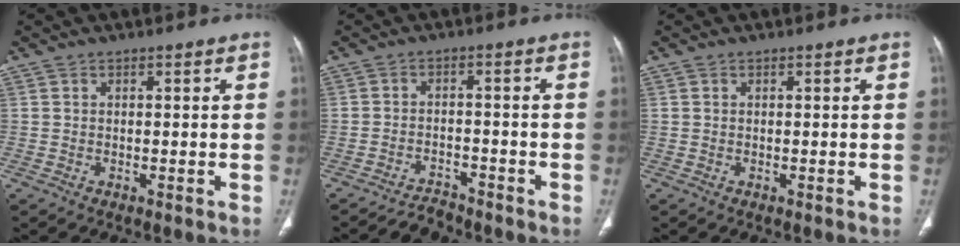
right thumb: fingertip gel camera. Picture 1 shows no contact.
{"total": 3.7, "force": [-3.6, 1.0, 0.0], "torque": [-0.007, 0.025, -0.061]}
{"total": 0.0}